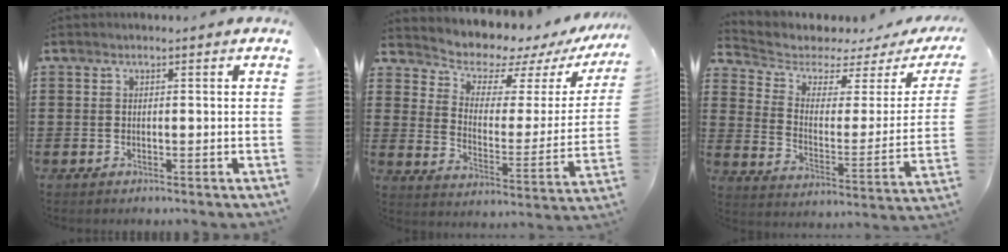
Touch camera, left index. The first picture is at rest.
{"total": 6.0, "force": [5.6, 2.1, 1.0], "torque": [-0.041, -0.051, 0.091]}
{"total": 3.6, "force": [3.0, 1.6, 1.2], "torque": [-0.049, -0.023, 0.044]}